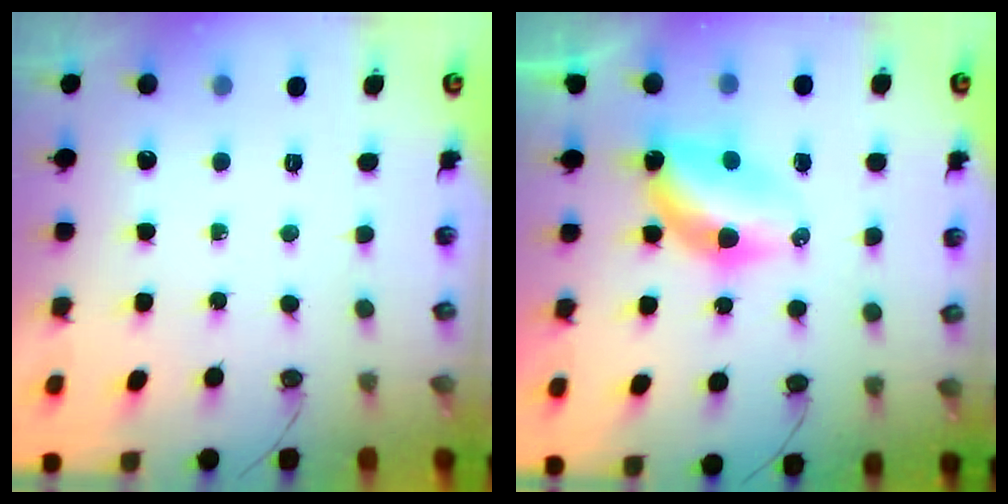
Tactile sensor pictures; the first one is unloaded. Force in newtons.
{"total": 7.9, "press": 7.9, "slide": 0.7}